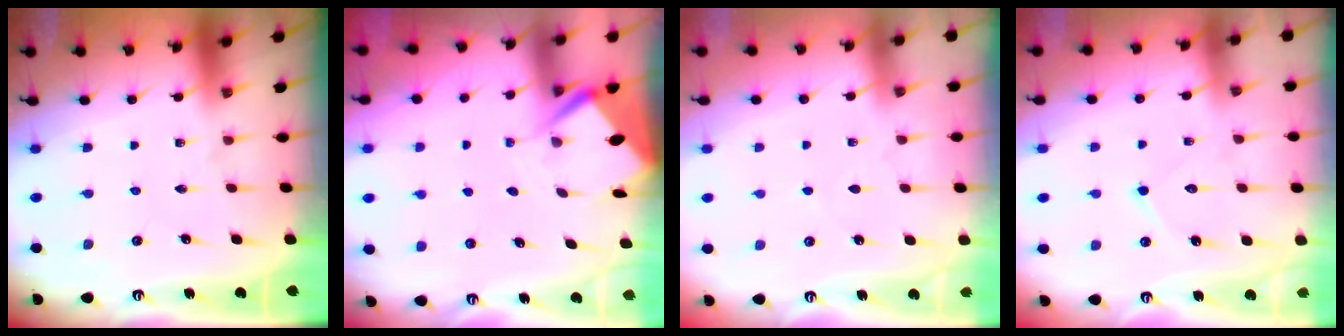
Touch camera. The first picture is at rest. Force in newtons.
{"total": 5.0, "press": 4.9, "slide": 0.2}
{"total": 2.7, "press": 2.7, "slide": 0.4}
{"total": 7.7, "press": 7.6, "slide": 0.6}